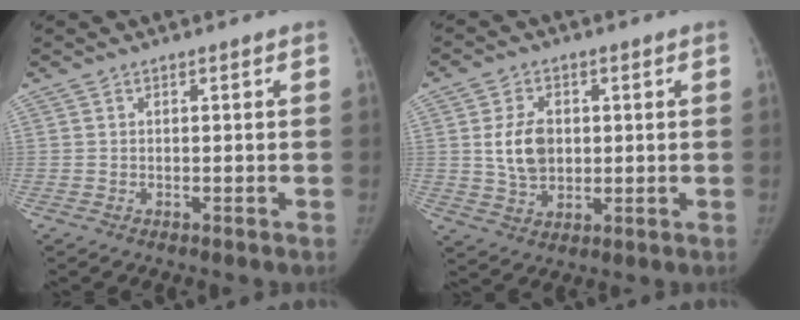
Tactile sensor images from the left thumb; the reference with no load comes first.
{"total": 8.2, "force": [1.1, 6.0, 5.4], "torque": [-0.076, -0.008, 0.027]}